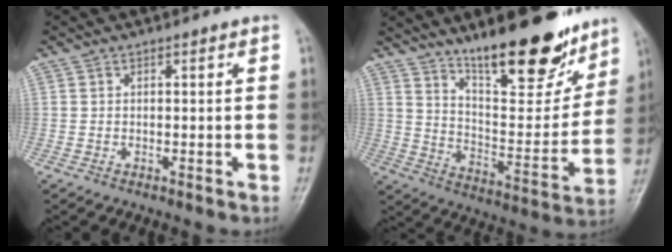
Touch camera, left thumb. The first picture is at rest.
{"total": 20.7, "force": [14.9, 6.6, 12.8], "torque": [-0.146, -0.093, 0.239]}